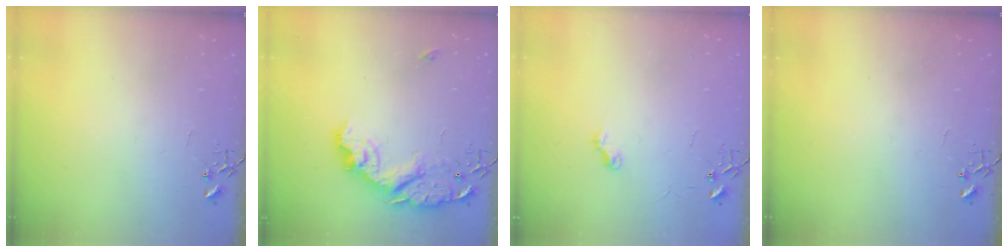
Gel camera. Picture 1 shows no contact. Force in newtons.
{"total": 16.3, "press": 16.3, "slide": 1.2}
{"total": 6.6, "press": 6.6, "slide": 0.7}
{"total": 0.0}